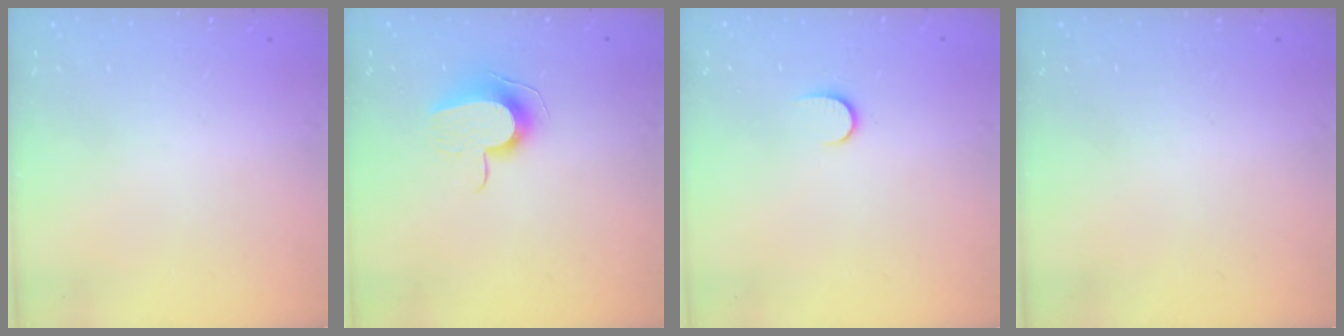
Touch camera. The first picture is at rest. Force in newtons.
{"total": 9.2, "press": 9.2, "slide": 0.5}
{"total": 5.7, "press": 5.7, "slide": 0.5}
{"total": 0.0}